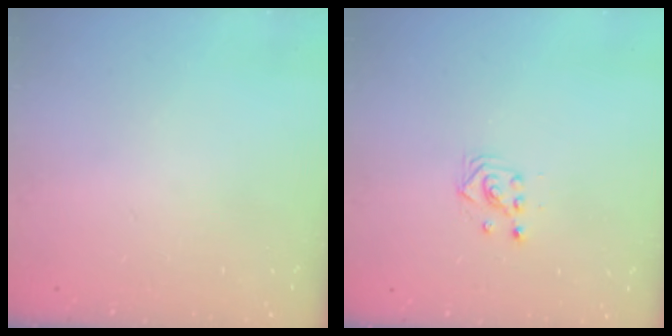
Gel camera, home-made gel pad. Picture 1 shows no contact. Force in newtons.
{"total": 3.0, "press": 3.0, "slide": 0.4}